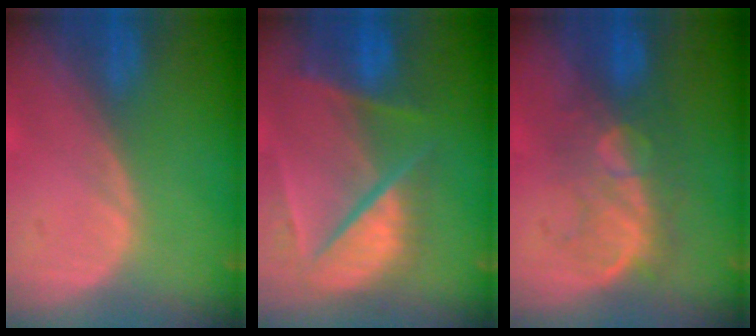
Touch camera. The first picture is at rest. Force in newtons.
{"total": 10.1, "press": 8.6, "slide": 5.3}
{"total": 8.1, "press": 7.9, "slide": 1.9}